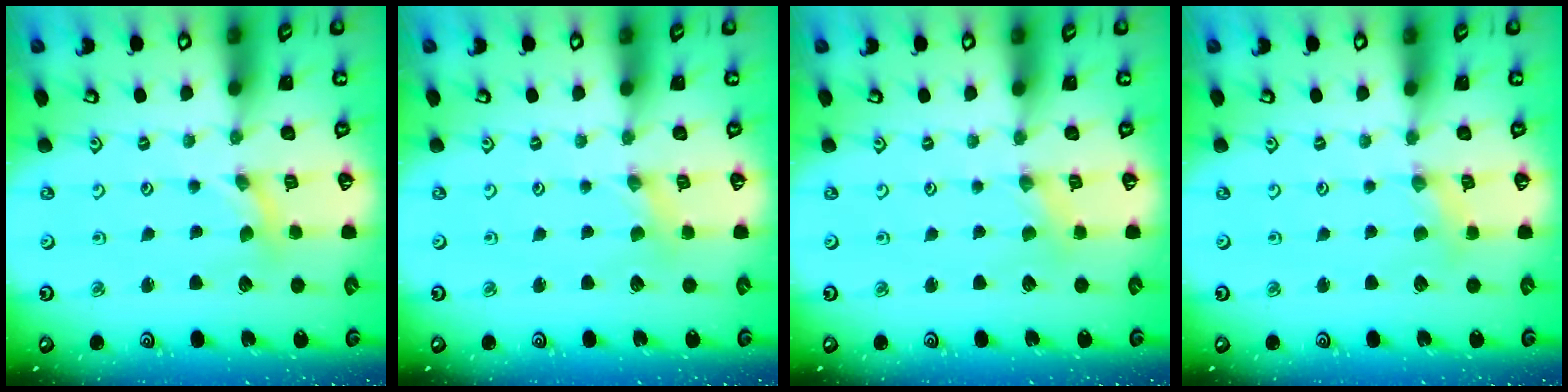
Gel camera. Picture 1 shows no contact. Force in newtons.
{"total": 1.1, "press": 1.1, "slide": 0.2}
{"total": 0.9, "press": 0.9, "slide": 0.1}
{"total": 2.4, "press": 2.3, "slide": 0.3}